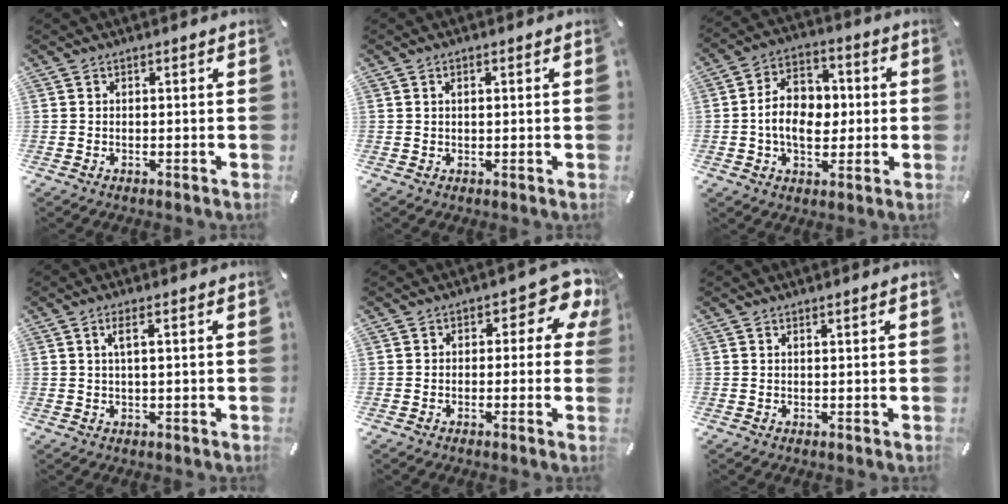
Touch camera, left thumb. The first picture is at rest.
{"total": 1.1, "force": [0.4, 0.5, 1.0], "torque": [-0.019, 0.003, 0.005]}
{"total": 11.5, "force": [-0.7, 8.6, 7.7], "torque": [-0.130, 0.018, -0.009]}
{"total": 3.1, "force": [1.0, 0.6, 2.9], "torque": [-0.060, 0.002, 0.015]}
{"total": 7.8, "force": [3.0, 4.1, 6.0], "torque": [-0.079, -0.015, 0.049]}
{"total": 0.6, "force": [0.5, -0.1, 0.4], "torque": [-0.006, -0.003, 0.009]}